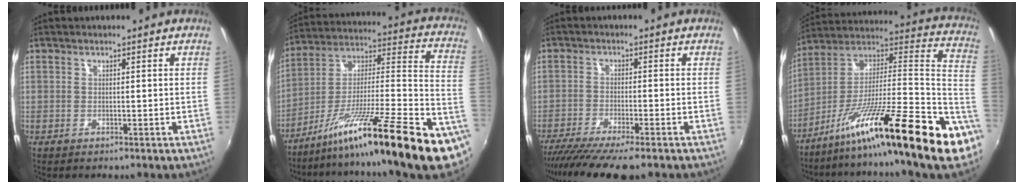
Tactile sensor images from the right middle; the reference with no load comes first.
{"total": 26.0, "force": [-14.3, 1.4, 21.7], "torque": [-0.282, -0.018, -0.233]}
{"total": 10.1, "force": [-8.1, 0.5, 5.9], "torque": [-0.128, -0.040, -0.136]}
{"total": 29.4, "force": [-14.7, 2.3, 25.3], "torque": [-0.337, -0.020, -0.251]}